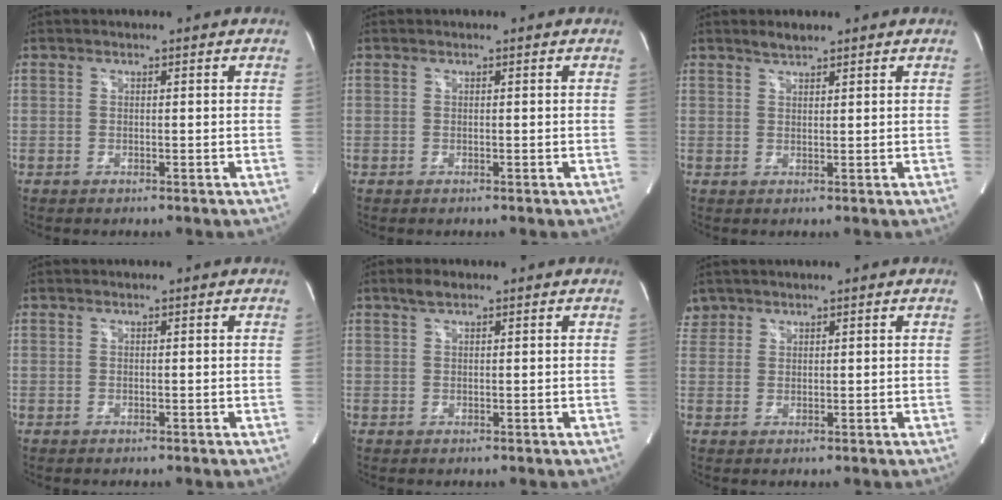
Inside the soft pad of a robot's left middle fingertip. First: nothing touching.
{"total": 0.0}
{"total": 1.7, "force": [1.6, 0.4, 0.6], "torque": [-0.016, 0.003, 0.031]}
{"total": 0.0}
{"total": 1.9, "force": [1.4, 0.7, 1.1], "torque": [-0.026, 0.009, 0.027]}
{"total": 2.4, "force": [1.9, 1.4, -0.3], "torque": [0.011, 0.011, 0.036]}